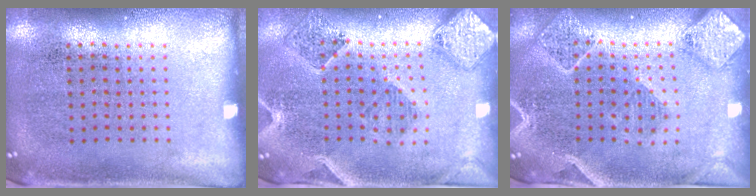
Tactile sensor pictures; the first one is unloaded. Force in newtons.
{"total": 1.6, "press": 1.6, "slide": 0.3}
{"total": 2.3, "press": 2.1, "slide": 0.9}